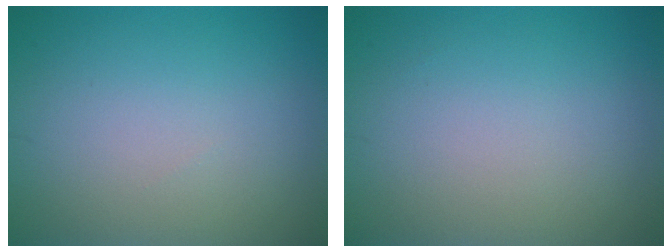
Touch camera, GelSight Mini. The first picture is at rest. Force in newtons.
{"total": 0.0}